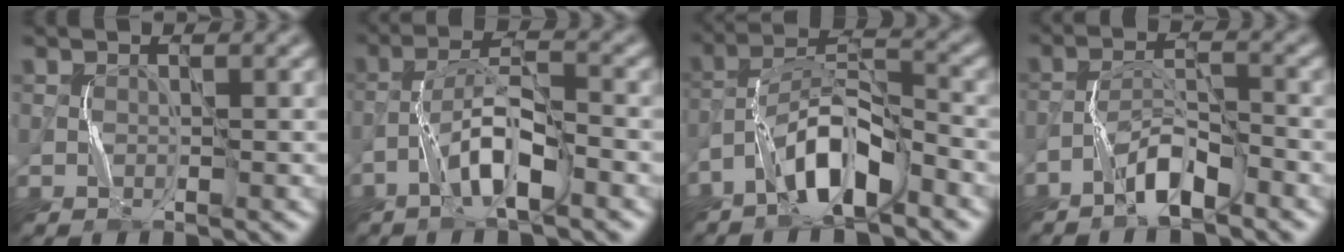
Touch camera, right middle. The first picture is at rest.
{"total": 5.3, "force": [-2.8, 1.1, 4.3], "torque": [-0.081, 0.016, -0.055]}
{"total": 6.9, "force": [-4.3, 2.1, 4.9], "torque": [-0.090, 0.013, -0.085]}
{"total": 3.9, "force": [-2.8, 1.0, 2.5], "torque": [-0.045, 0.015, -0.055]}